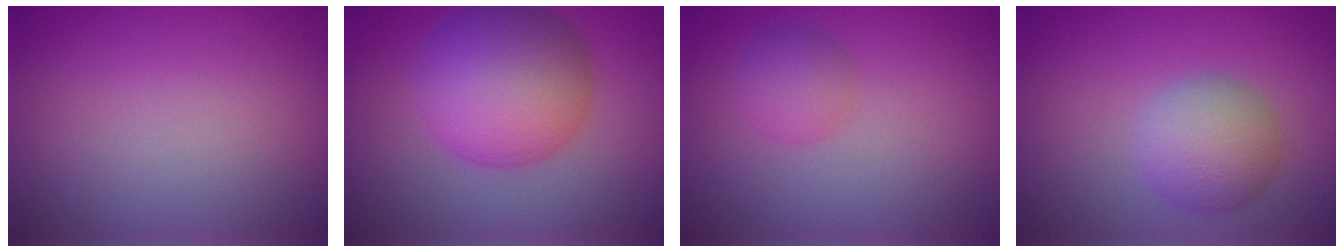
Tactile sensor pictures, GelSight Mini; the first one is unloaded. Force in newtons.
{"total": 9.2, "press": 9.2, "slide": 0.1}
{"total": 2.2, "press": 2.2, "slide": 0.0}
{"total": 4.1, "press": 4.1, "slide": 0.1}